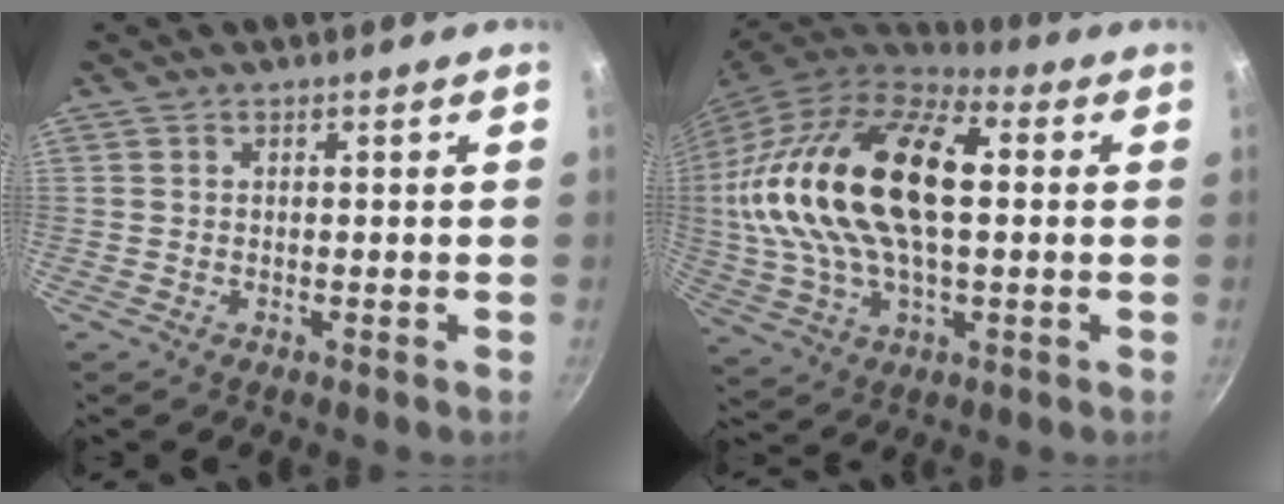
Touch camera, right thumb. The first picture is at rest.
{"total": 26.9, "force": [3.5, 14.2, 22.5], "torque": [-0.430, 0.022, 0.055]}